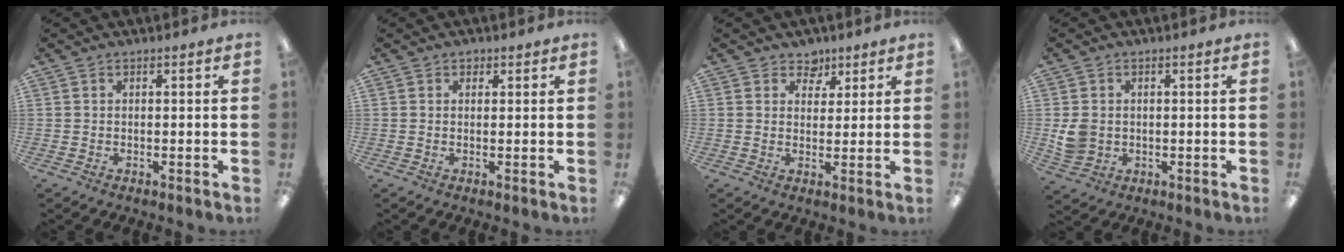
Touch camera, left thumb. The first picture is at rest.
{"total": 1.1, "force": [0.7, 0.7, 0.3], "torque": [0.002, -0.001, 0.012]}
{"total": 4.4, "force": [3.1, 3.1, 0.6], "torque": [-0.002, -0.015, 0.053]}
{"total": 5.0, "force": [0.3, 4.4, 2.4], "torque": [-0.044, 0.005, 0.009]}